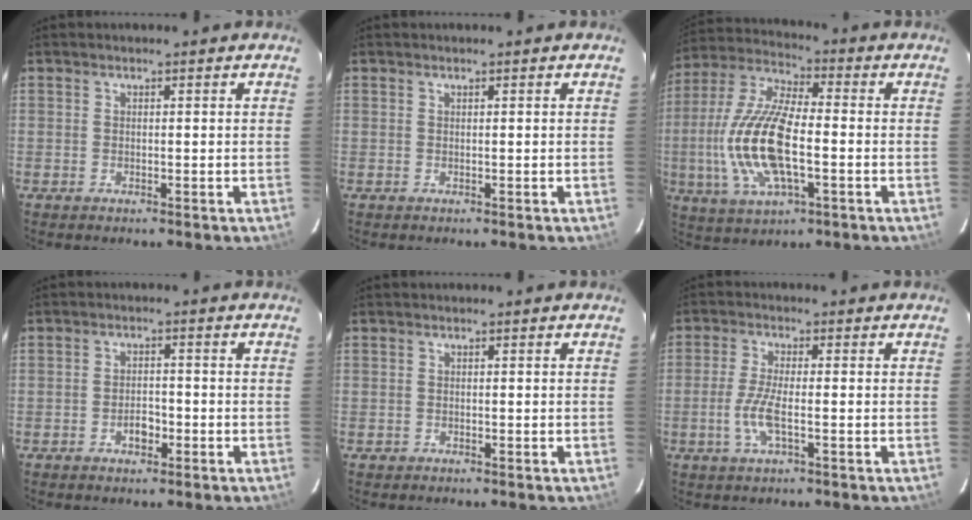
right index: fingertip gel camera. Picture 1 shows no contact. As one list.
[{"total": 0.0}, {"total": 17.3, "force": [-3.1, 6.6, 15.7], "torque": [-0.332, -0.002, -0.062]}, {"total": 3.0, "force": [-1.5, 1.8, 1.9], "torque": [-0.034, 0.004, -0.025]}, {"total": 0.7, "force": [-0.4, 0.6, -0.1], "torque": [0.001, 0.003, -0.007]}, {"total": 5.6, "force": [-1.7, 1.2, 5.2], "torque": [-0.114, -0.005, -0.035]}]